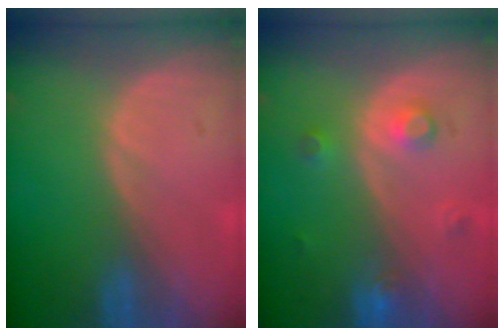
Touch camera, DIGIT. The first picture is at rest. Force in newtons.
{"total": 3.4, "press": 3.0, "slide": 1.6}